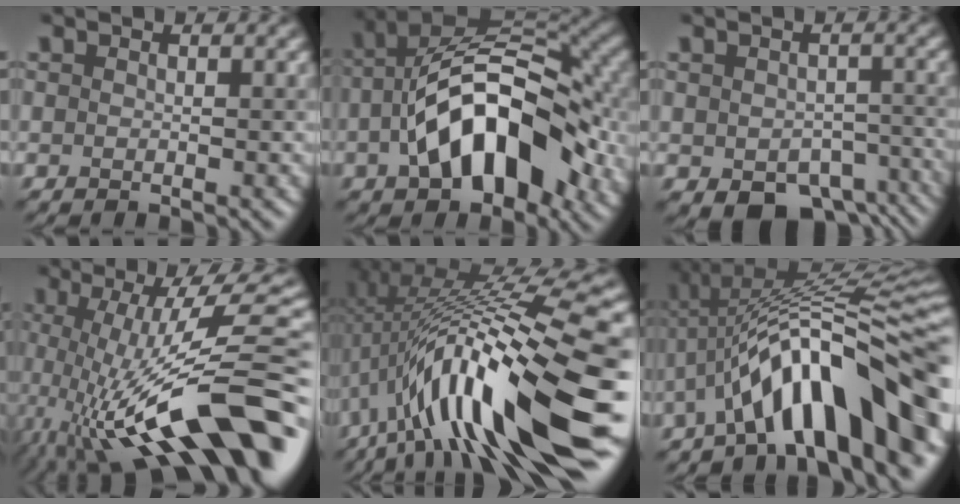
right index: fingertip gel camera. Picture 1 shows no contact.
{"total": 11.8, "force": [-2.1, 6.8, 9.4], "torque": [-0.149, 0.015, -0.042]}
{"total": 7.4, "force": [-3.8, 4.4, 4.6], "torque": [-0.067, -0.031, -0.041]}
{"total": 16.6, "force": [-3.6, 4.6, 15.6], "torque": [-0.242, 0.020, -0.065]}
{"total": 15.1, "force": [-2.5, 3.7, 14.5], "torque": [-0.238, 0.026, -0.032]}
{"total": 13.8, "force": [-4.2, 3.5, 12.7], "torque": [-0.184, 0.023, -0.062]}